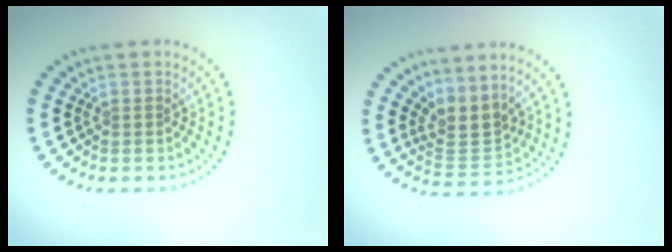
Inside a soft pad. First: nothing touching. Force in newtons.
{"total": 3.1, "press": 2.2, "slide": 2.2}